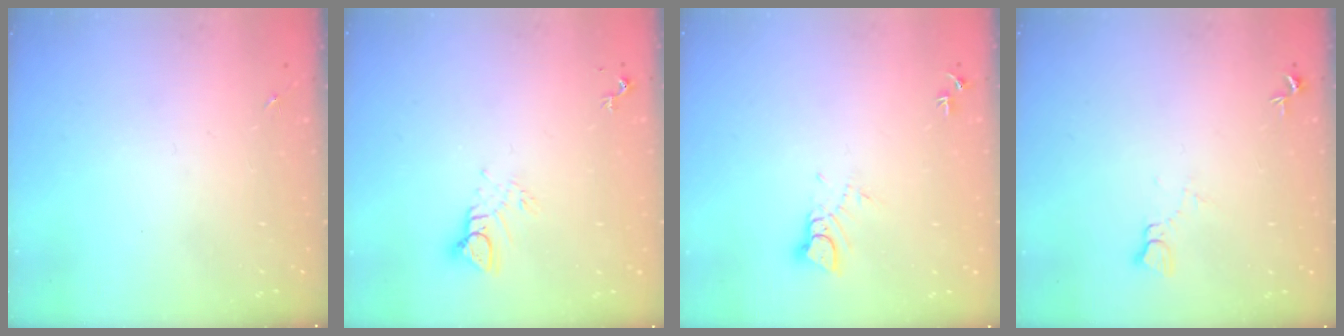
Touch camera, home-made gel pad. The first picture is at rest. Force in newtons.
{"total": 5.7, "press": 5.7, "slide": 0.3}
{"total": 3.6, "press": 3.6, "slide": 0.3}
{"total": 3.7, "press": 3.7, "slide": 0.3}